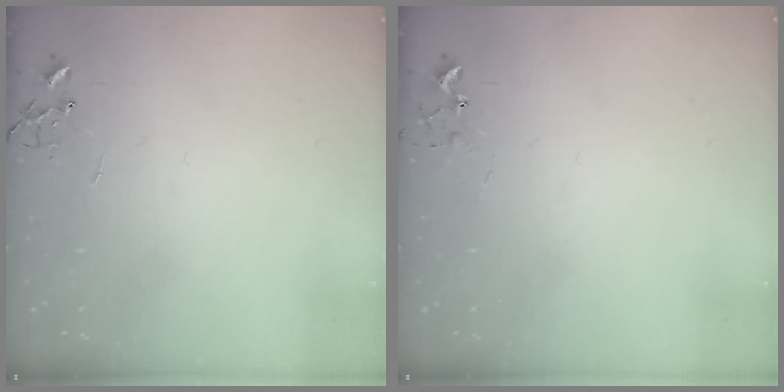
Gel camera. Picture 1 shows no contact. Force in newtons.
{"total": 5.8, "press": 5.7, "slide": 0.7}